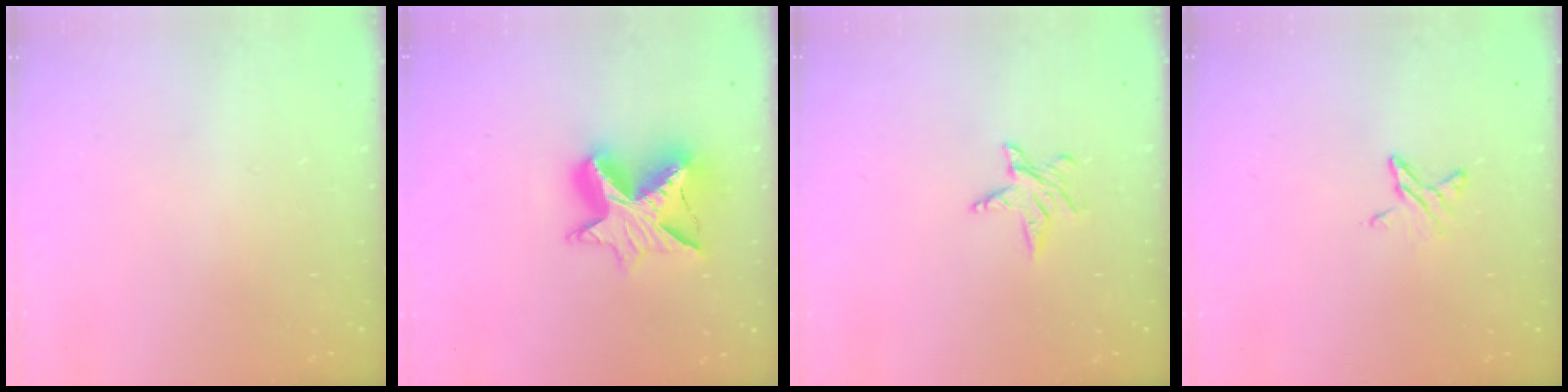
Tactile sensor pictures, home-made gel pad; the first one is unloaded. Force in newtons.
{"total": 13.2, "press": 13.1, "slide": 0.9}
{"total": 3.9, "press": 3.9, "slide": 0.5}
{"total": 4.3, "press": 4.3, "slide": 0.5}